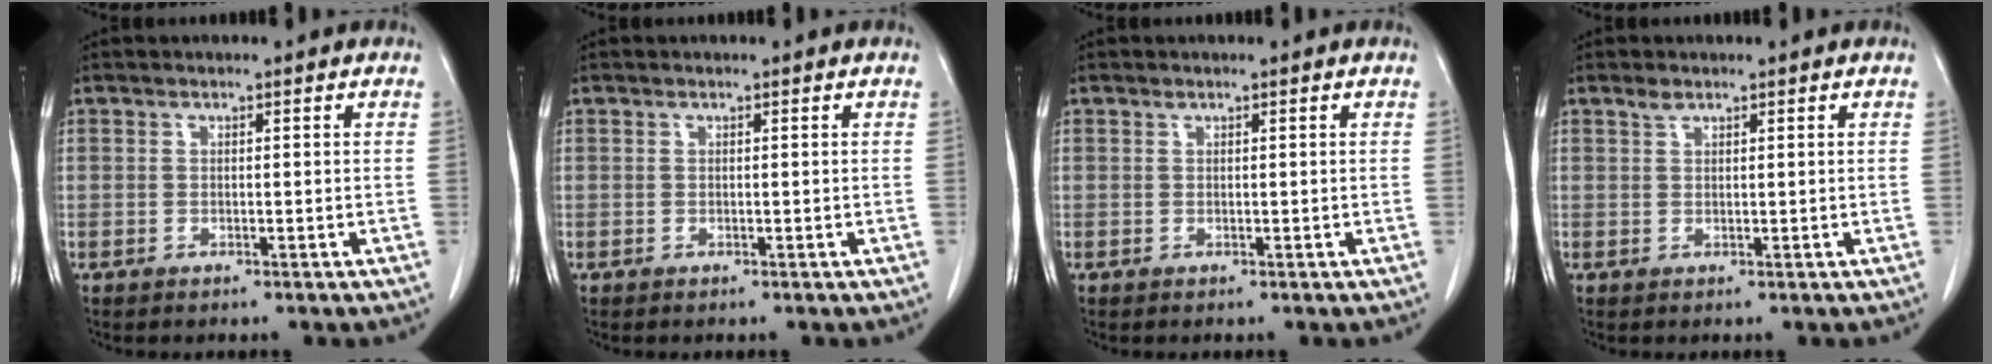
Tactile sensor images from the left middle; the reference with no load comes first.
{"total": 0.0}
{"total": 0.0}
{"total": 1.0, "force": [0.9, 0.4, 0.4], "torque": [-0.011, 0.002, 0.017]}